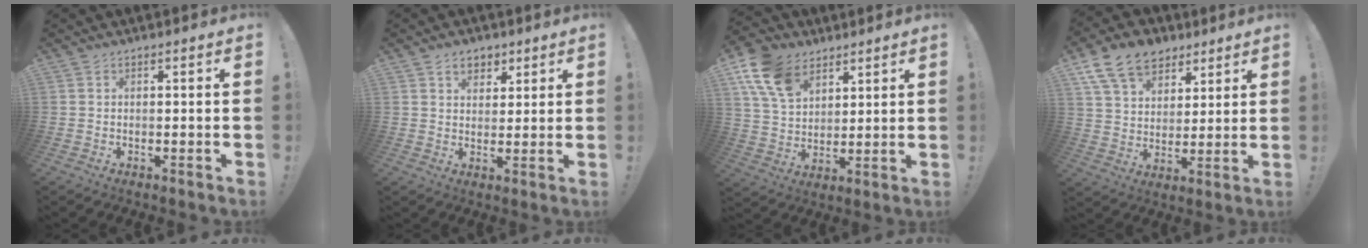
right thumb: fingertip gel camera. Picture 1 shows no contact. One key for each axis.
{"total": 5.8, "fx": 3.2, "fy": 4.2, "fz": 2.2, "tx": -0.026, "ty": -0.010, "tz": 0.059}
{"total": 14.2, "fx": 8.0, "fy": 9.4, "fz": 7.1, "tx": -0.133, "ty": -0.027, "tz": 0.159}
{"total": 15.2, "fx": 9.0, "fy": 10.3, "fz": 6.5, "tx": -0.115, "ty": -0.048, "tz": 0.174}